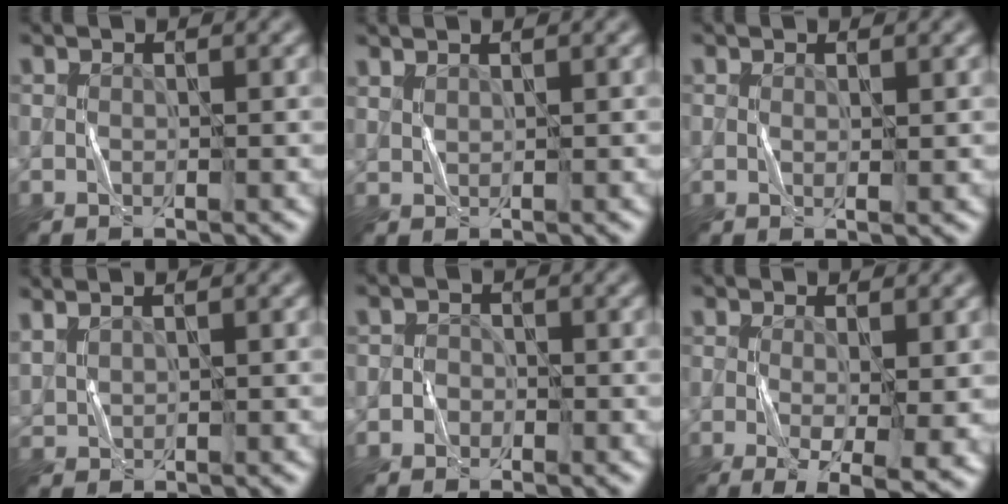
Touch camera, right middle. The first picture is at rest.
{"total": 1.1, "force": [1.0, 0.2, 0.4], "torque": [-0.014, 0.000, 0.024]}
{"total": 0.6, "force": [0.3, 0.1, 0.5], "torque": [-0.008, -0.002, 0.006]}
{"total": 2.0, "force": [1.7, 0.6, 0.9], "torque": [-0.024, 0.008, 0.040]}
{"total": 1.1, "force": [-0.5, 1.0, 0.1], "torque": [0.012, 0.003, -0.014]}
{"total": 5.4, "force": [-1.0, 1.2, 5.2], "torque": [-0.086, -0.018, -0.009]}